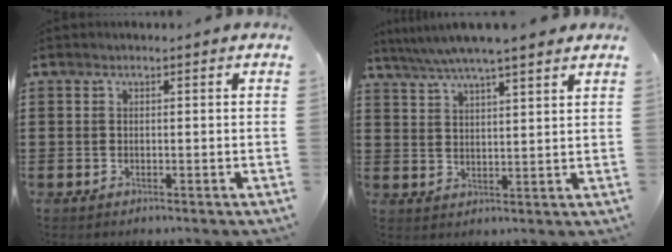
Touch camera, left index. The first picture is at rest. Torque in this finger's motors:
{"motor_torque": [1.22, -0.92, 0.47, 0.21]}